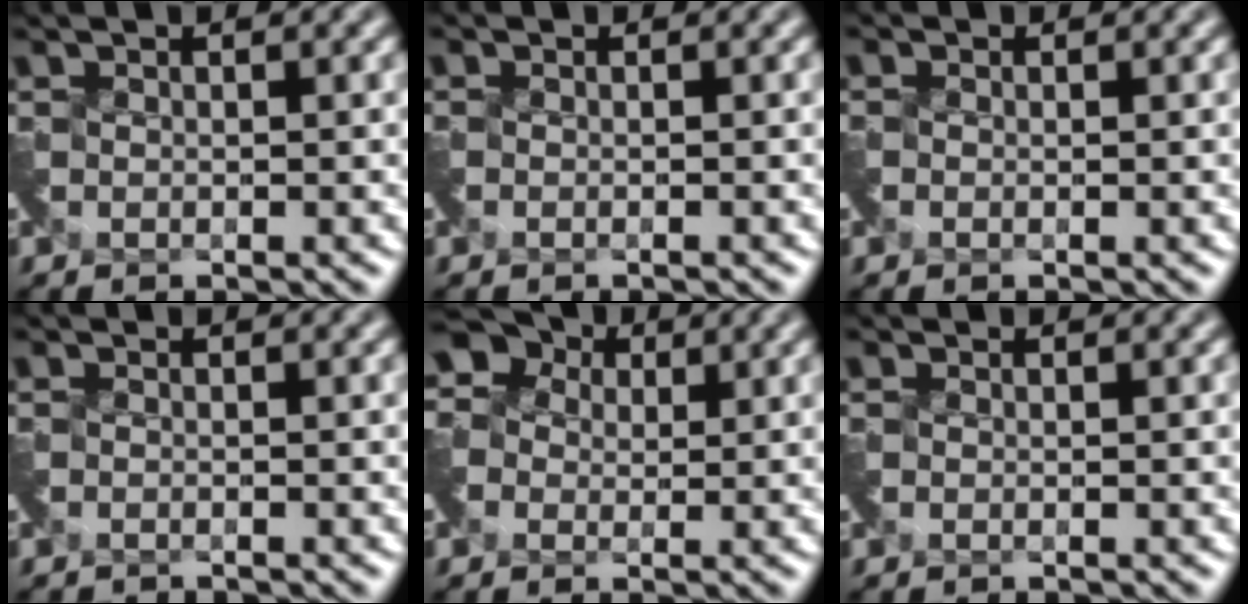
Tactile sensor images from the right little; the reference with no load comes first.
{"total": 1.0, "force": [-0.9, -0.1, -0.3], "torque": [0.006, -0.012, -0.019]}
{"total": 0.8, "force": [-0.4, -0.1, -0.6], "torque": [0.010, -0.002, -0.007]}
{"total": 1.7, "force": [-1.5, -0.2, -0.7], "torque": [0.012, -0.018, -0.031]}
{"total": 3.4, "force": [-0.3, 3.3, 0.8], "torque": [-0.025, 0.013, -0.004]}
{"total": 0.9, "force": [-0.7, -0.1, -0.5], "torque": [0.007, -0.009, -0.015]}